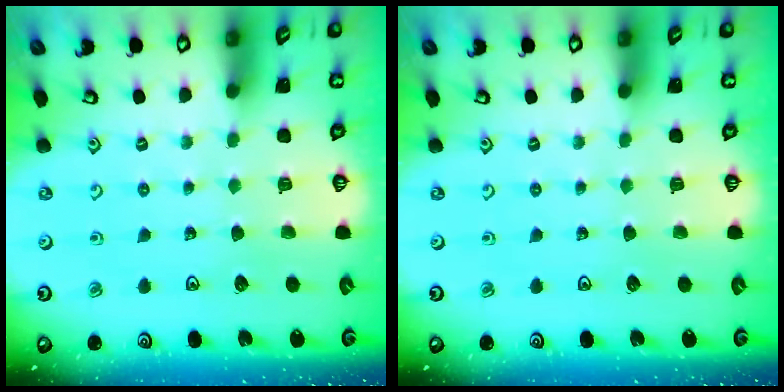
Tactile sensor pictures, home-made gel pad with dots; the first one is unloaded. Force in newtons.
{"total": 0.0}